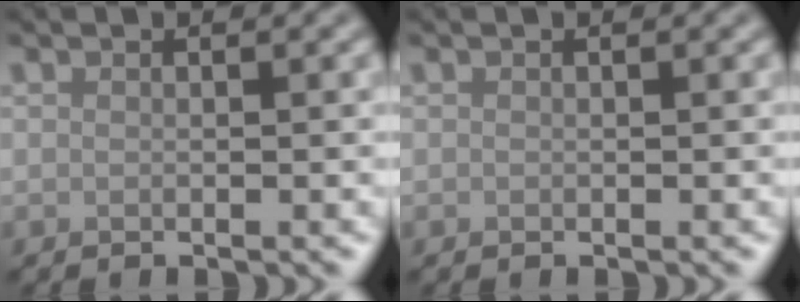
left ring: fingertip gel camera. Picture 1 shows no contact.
{"total": 0.0}